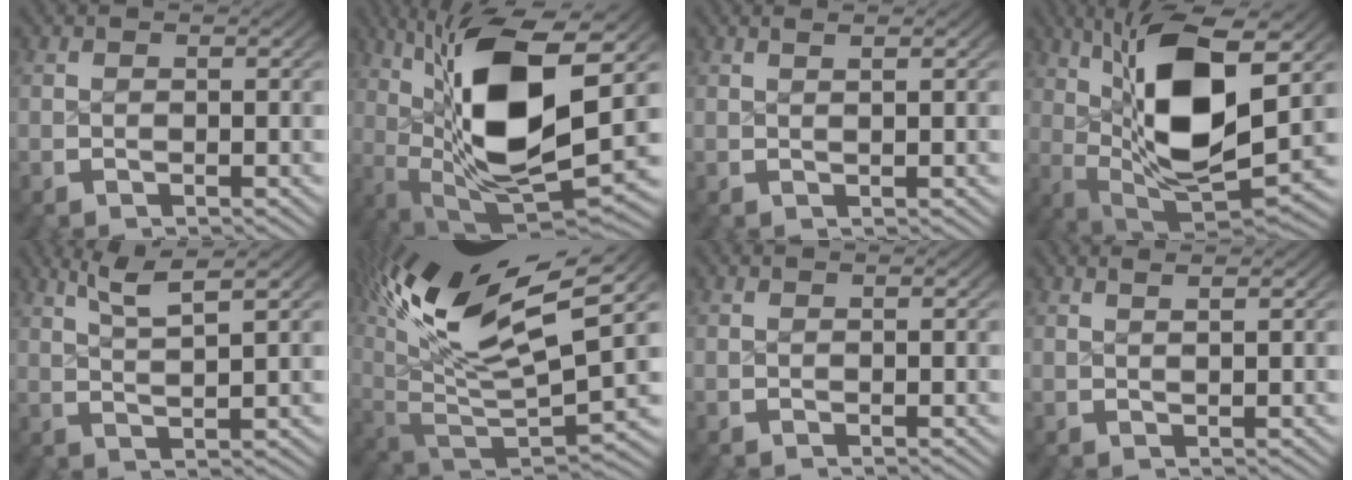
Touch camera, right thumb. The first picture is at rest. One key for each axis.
{"total": 18.7, "fx": 1.1, "fy": 9.7, "fz": 15.9, "tx": -0.304, "ty": -0.041, "tz": 0.040}
{"total": 1.2, "fx": 0.9, "fy": 0.0, "fz": 0.8, "tx": -0.010, "ty": 0.002, "tz": 0.017}
{"total": 16.6, "fx": 1.5, "fy": 8.4, "fz": 14.2, "tx": -0.266, "ty": -0.034, "tz": 0.041}
{"total": 4.4, "fx": 3.2, "fy": 0.7, "fz": 3.0, "tx": -0.049, "ty": 0.005, "tz": 0.059}
{"total": 17.4, "fx": 4.5, "fy": 9.6, "fz": 13.8, "tx": -0.276, "ty": -0.031, "tz": 0.090}
{"total": 0.0}
{"total": 1.6, "fx": 1.2, "fy": 0.0, "fz": 1.0, "tx": -0.010, "ty": 0.005, "tz": 0.022}